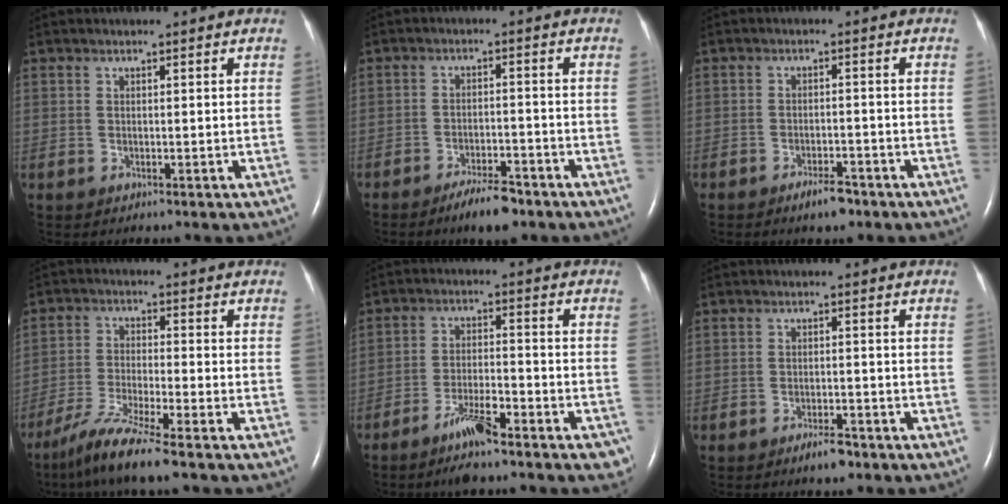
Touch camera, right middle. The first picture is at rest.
{"total": 5.7, "force": [-4.3, 1.4, 3.4], "torque": [-0.063, -0.003, -0.069]}
{"total": 3.5, "force": [-2.6, 1.1, 2.1], "torque": [-0.040, 0.000, -0.040]}
{"total": 8.0, "force": [-6.2, -0.7, 5.0], "torque": [-0.106, -0.032, -0.120]}
{"total": 9.3, "force": [-6.5, 1.6, 6.4], "torque": [-0.096, -0.008, -0.108]}
{"total": 3.0, "force": [-2.3, 0.8, 1.8], "torque": [-0.035, -0.001, -0.036]}